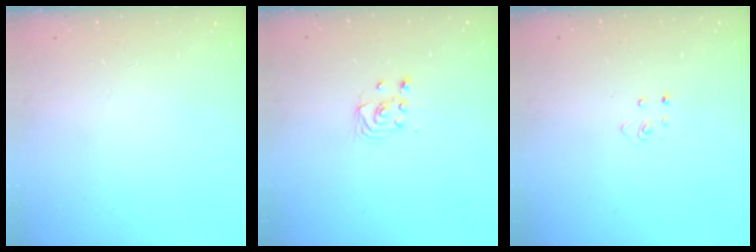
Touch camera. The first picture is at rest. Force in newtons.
{"total": 2.5, "press": 2.2, "slide": 1.1}
{"total": 3.2, "press": 3.2, "slide": 0.2}